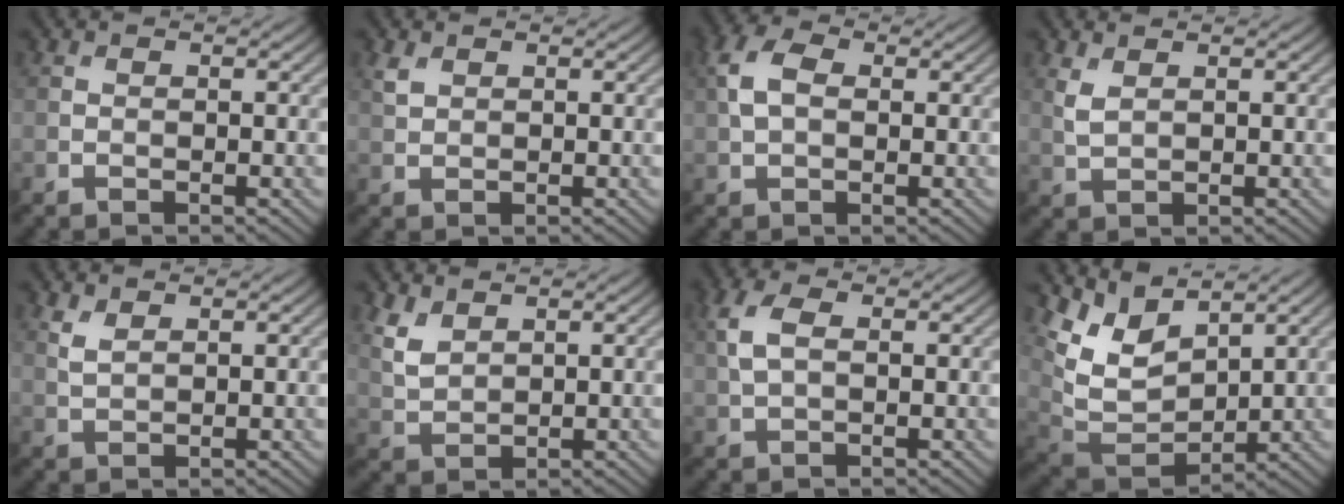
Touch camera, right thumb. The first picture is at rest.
{"total": 1.6, "force": [1.0, 0.9, 0.8], "torque": [-0.024, 0.000, 0.024]}
{"total": 4.7, "force": [0.9, 2.9, 3.5], "torque": [-0.086, 0.010, 0.011]}
{"total": 2.2, "force": [1.2, 0.9, 1.6], "torque": [-0.046, -0.002, 0.029]}
{"total": 2.1, "force": [1.4, 0.9, 1.4], "torque": [-0.039, -0.001, 0.033]}
{"total": 3.8, "force": [2.5, 1.8, 2.1], "torque": [-0.060, 0.000, 0.059]}
{"total": 4.2, "force": [1.0, 2.2, 3.4], "torque": [-0.090, 0.007, 0.017]}
{"total": 8.6, "force": [4.8, 4.6, 5.5], "torque": [-0.137, -0.008, 0.099]}